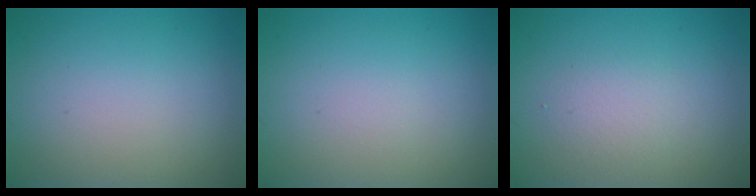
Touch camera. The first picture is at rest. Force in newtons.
{"total": 0.0}
{"total": 1.7, "press": 1.7, "slide": 0.2}